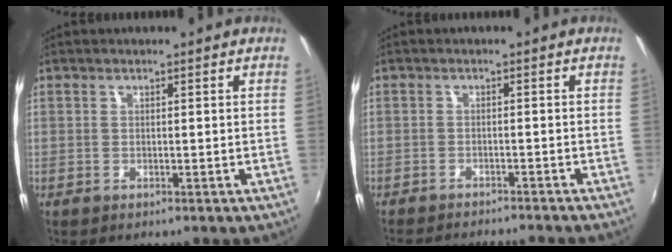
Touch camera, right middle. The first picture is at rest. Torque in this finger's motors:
{"motor_torque": [0.97, -1.17, 0.10, 0.02]}